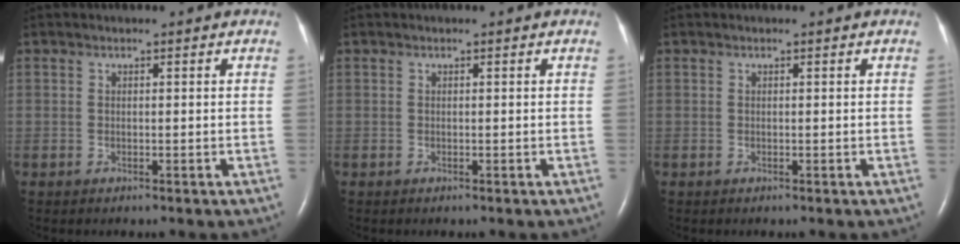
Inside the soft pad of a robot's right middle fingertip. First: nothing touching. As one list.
[{"total": 0.0}, {"total": 0.0}]